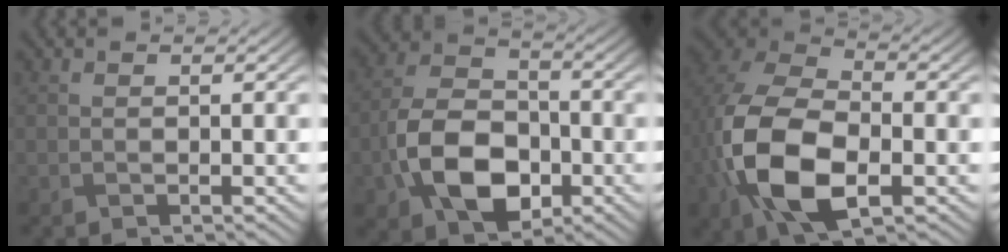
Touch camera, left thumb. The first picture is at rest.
{"total": 11.1, "force": [-3.8, 7.5, 7.3], "torque": [-0.161, -0.009, -0.081]}
{"total": 14.3, "force": [-3.8, 8.8, 10.6], "torque": [-0.265, -0.031, -0.078]}